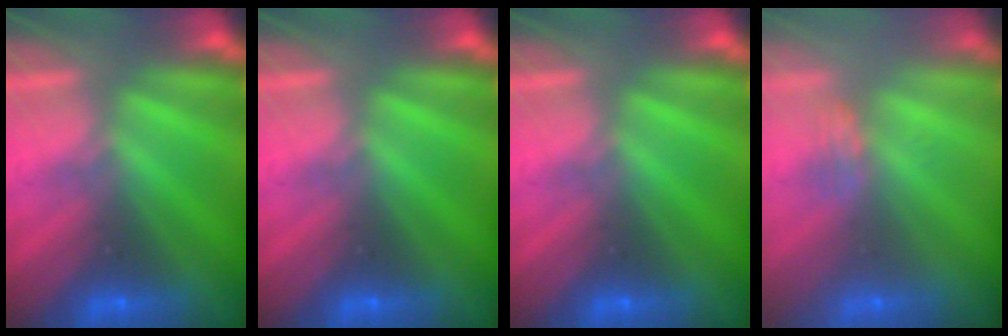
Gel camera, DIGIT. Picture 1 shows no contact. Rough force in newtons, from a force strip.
{"total": 0.0}
{"total": 0.0}
{"total": 2.4}